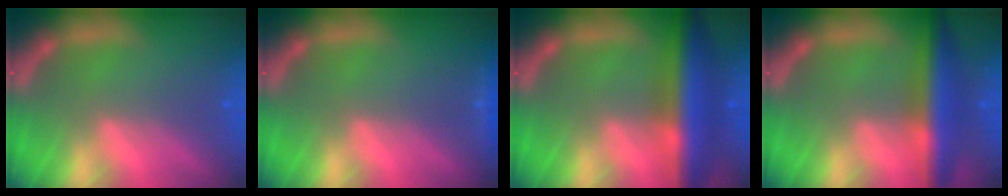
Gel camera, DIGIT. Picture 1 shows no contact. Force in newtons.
{"total": 0.9}
{"total": 9.0}
{"total": 7.0}